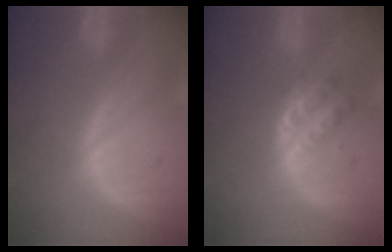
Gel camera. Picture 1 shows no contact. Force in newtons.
{"total": 4.5, "press": 4.4, "slide": 0.8}